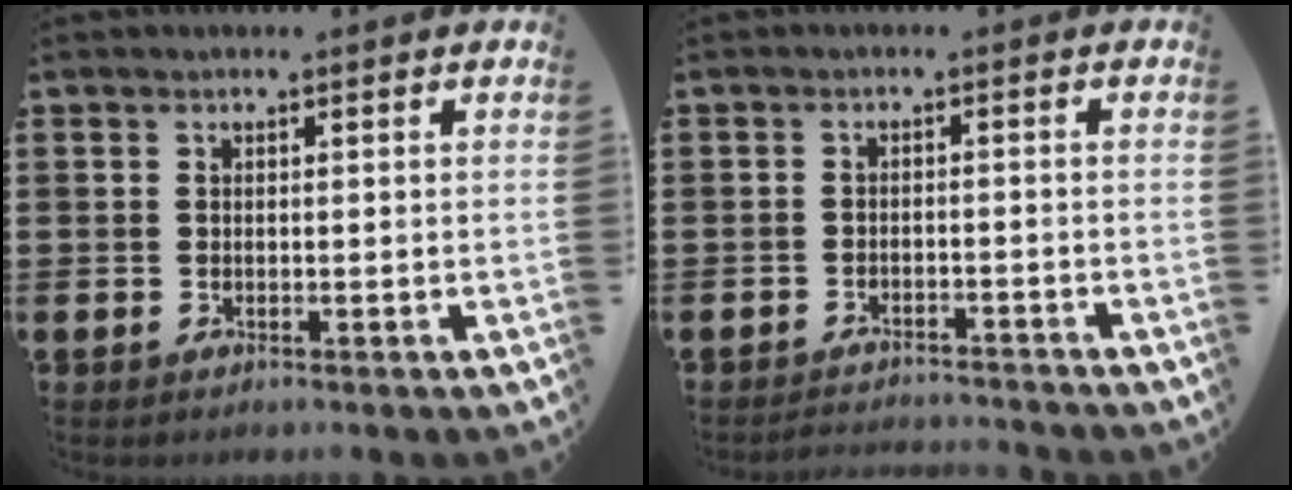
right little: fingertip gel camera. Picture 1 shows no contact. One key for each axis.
{"total": 1.9, "fx": -1.9, "fy": -0.1, "fz": -0.1, "tx": -0.002, "ty": 0.004, "tz": -0.040}